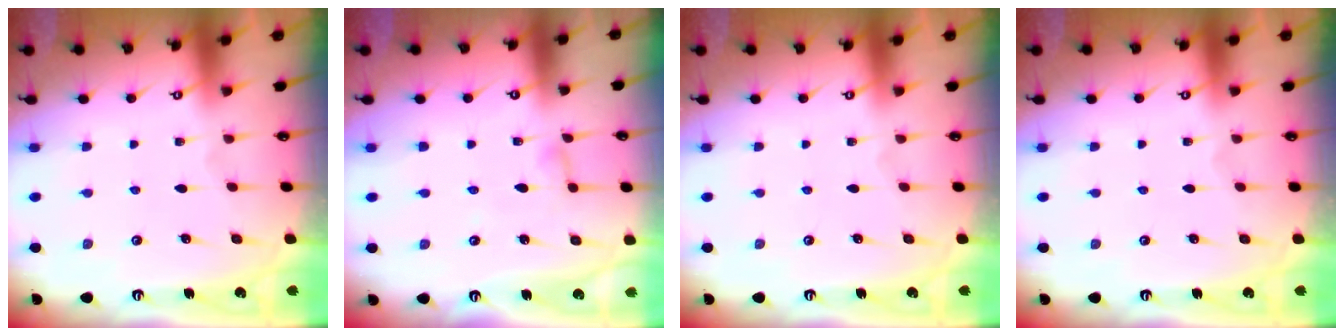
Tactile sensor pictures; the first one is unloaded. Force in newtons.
{"total": 3.6, "press": 3.6, "slide": 0.3}
{"total": 0.0}
{"total": 0.0}